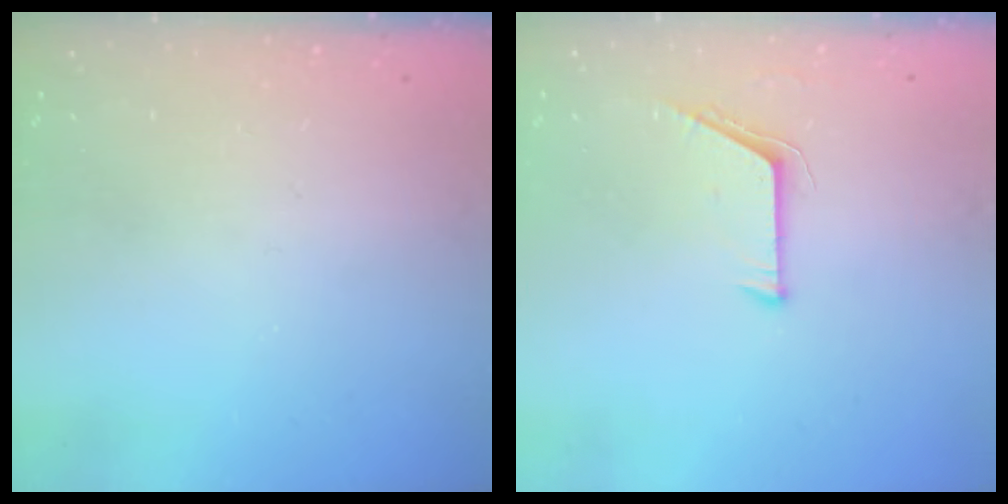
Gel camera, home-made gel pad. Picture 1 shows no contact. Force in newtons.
{"total": 5.7, "press": 5.7, "slide": 0.5}